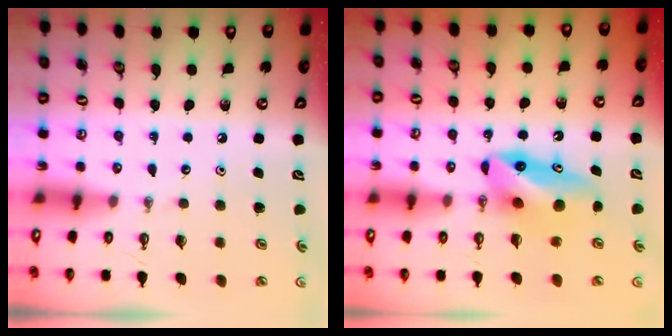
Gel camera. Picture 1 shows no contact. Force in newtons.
{"total": 9.3, "press": 8.4, "slide": 4.0}